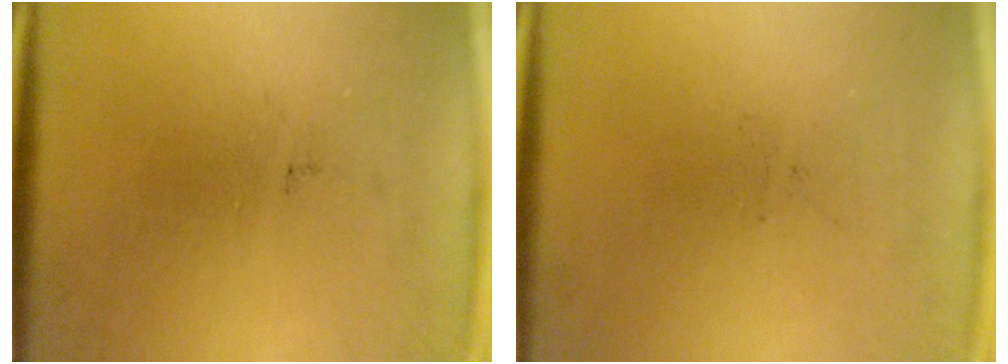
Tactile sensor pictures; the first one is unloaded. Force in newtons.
{"total": 0.0}